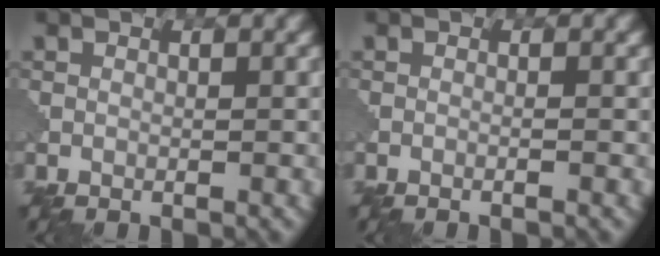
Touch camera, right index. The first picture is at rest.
{"total": 0.8, "force": [-0.2, 0.5, 0.6], "torque": [0.017, -0.002, -0.029]}